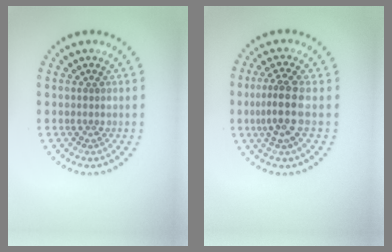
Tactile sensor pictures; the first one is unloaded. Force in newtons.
{"total": 3.4, "press": 3.0, "slide": 1.7}